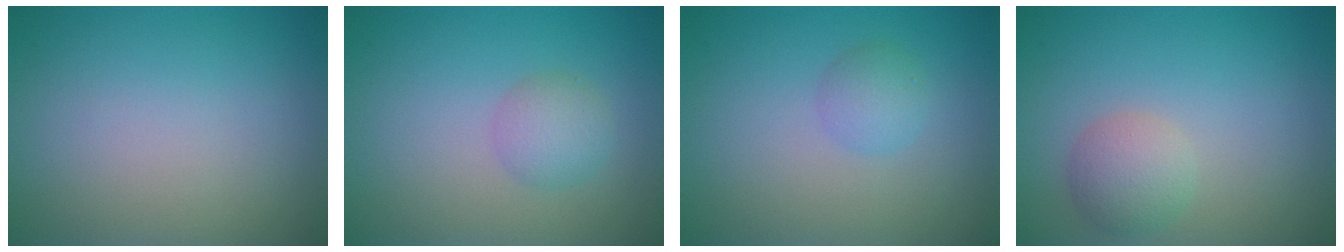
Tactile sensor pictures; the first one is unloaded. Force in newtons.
{"total": 2.2, "press": 2.2, "slide": 0.1}
{"total": 1.7, "press": 1.7, "slide": 0.1}
{"total": 2.7, "press": 2.7, "slide": 0.1}